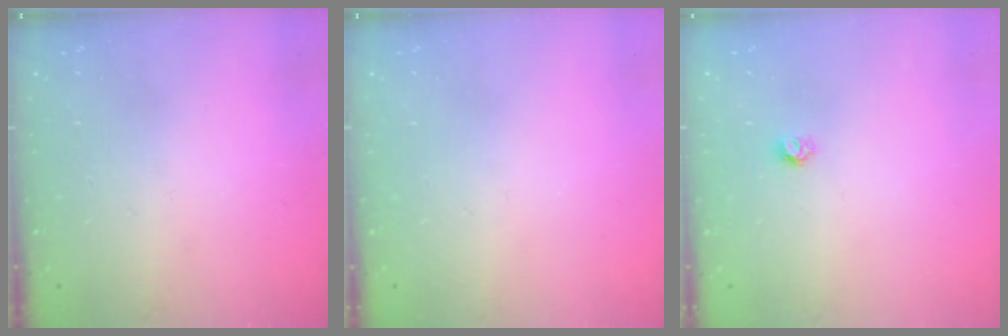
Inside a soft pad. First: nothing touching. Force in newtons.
{"total": 0.0}
{"total": 3.2, "press": 3.2, "slide": 0.3}